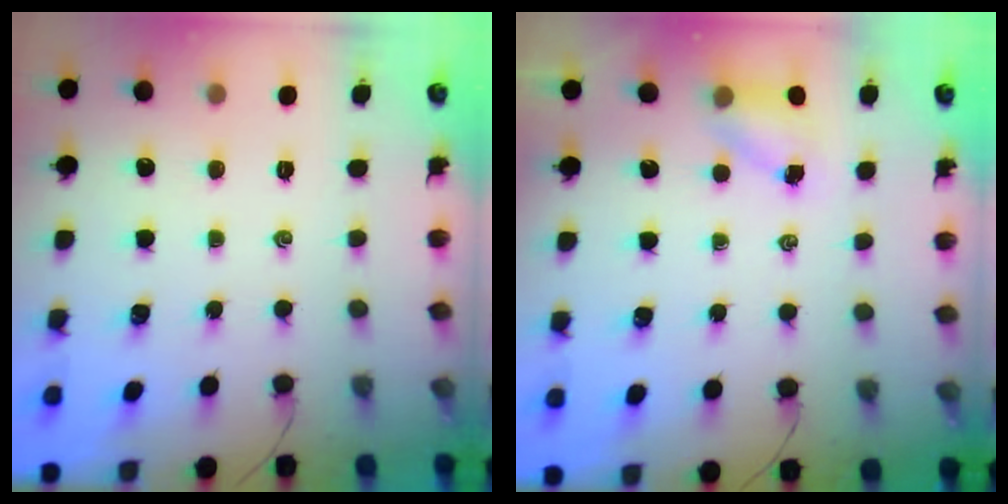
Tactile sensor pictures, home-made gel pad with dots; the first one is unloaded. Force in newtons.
{"total": 4.0, "press": 3.9, "slide": 0.6}